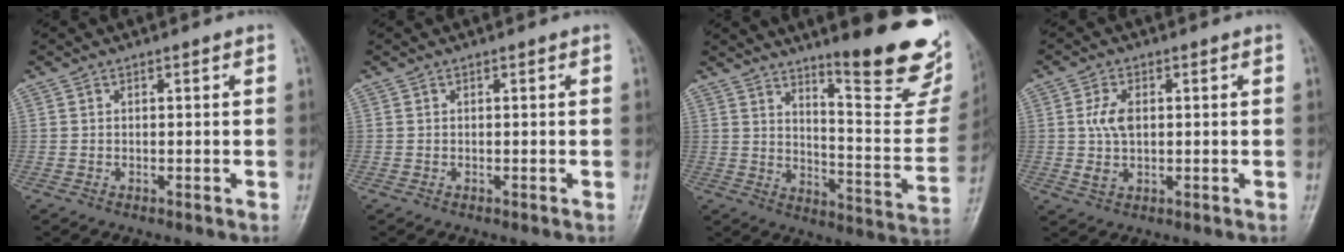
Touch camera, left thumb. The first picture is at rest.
{"total": 0.0}
{"total": 22.4, "force": [15.4, 4.8, 15.5], "torque": [-0.171, -0.102, 0.211]}
{"total": 4.9, "force": [0.6, 3.0, 3.8], "torque": [-0.074, -0.003, 0.012]}